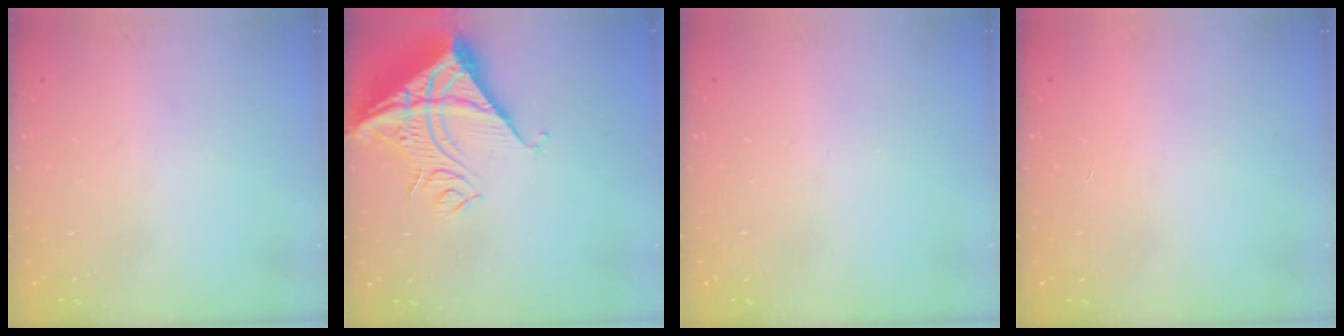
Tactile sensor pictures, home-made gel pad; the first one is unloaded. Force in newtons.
{"total": 14.2, "press": 14.1, "slide": 1.9}
{"total": 0.0}
{"total": 1.7, "press": 1.7, "slide": 0.1}